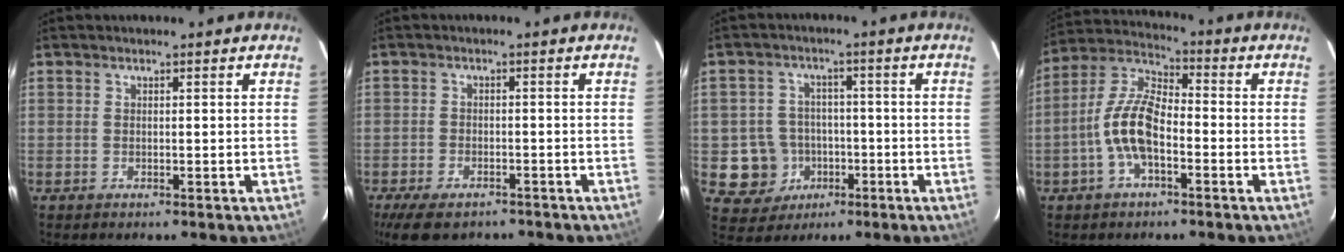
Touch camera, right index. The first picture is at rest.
{"total": 9.3, "force": [-7.0, 4.2, 4.6], "torque": [-0.108, -0.017, -0.113]}
{"total": 8.7, "force": [-2.5, 8.2, 1.2], "torque": [-0.048, 0.028, -0.025]}
{"total": 10.7, "force": [-3.2, 4.7, 9.1], "torque": [-0.197, 0.014, -0.065]}